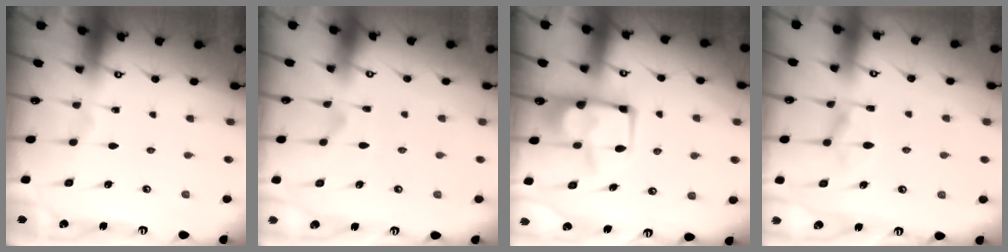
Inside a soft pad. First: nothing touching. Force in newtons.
{"total": 3.2, "press": 3.0, "slide": 1.1}
{"total": 5.6, "press": 5.5, "slide": 0.8}
{"total": 1.6, "press": 0.4, "slide": 1.6}